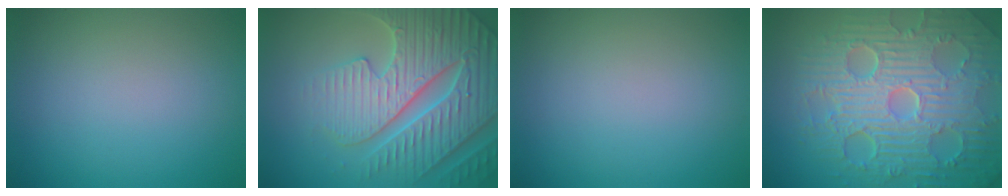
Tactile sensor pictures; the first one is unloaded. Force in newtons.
{"total": 7.4, "press": 7.2, "slide": 1.7}
{"total": 0.0}
{"total": 11.3, "press": 7.4, "slide": 8.6}